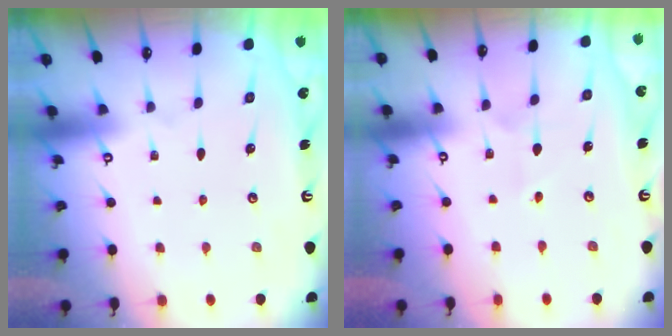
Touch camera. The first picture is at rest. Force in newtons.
{"total": 2.6, "press": 2.6, "slide": 0.3}